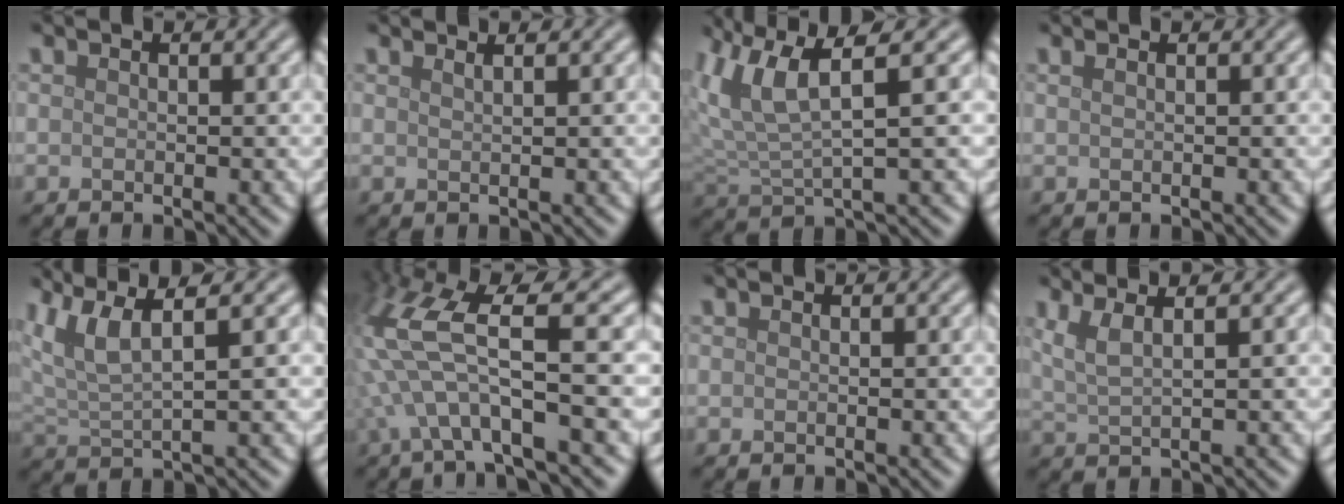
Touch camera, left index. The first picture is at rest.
{"total": 1.2, "force": [0.9, 0.4, 0.6], "torque": [0.000, 0.002, 0.004]}
{"total": 5.8, "force": [3.2, 1.4, 4.7], "torque": [-0.110, 0.009, 0.065]}
{"total": 1.2, "force": [0.6, 0.6, 0.8], "torque": [-0.006, -0.003, 0.000]}
{"total": 5.2, "force": [3.1, 1.3, 4.0], "torque": [-0.097, 0.011, 0.065]}
{"total": 8.4, "force": [-0.1, 2.2, 8.1], "torque": [-0.183, 0.013, -0.012]}
{"total": 0.0}
{"total": 2.9, "force": [1.4, 0.8, 2.3], "torque": [-0.037, 0.003, 0.028]}